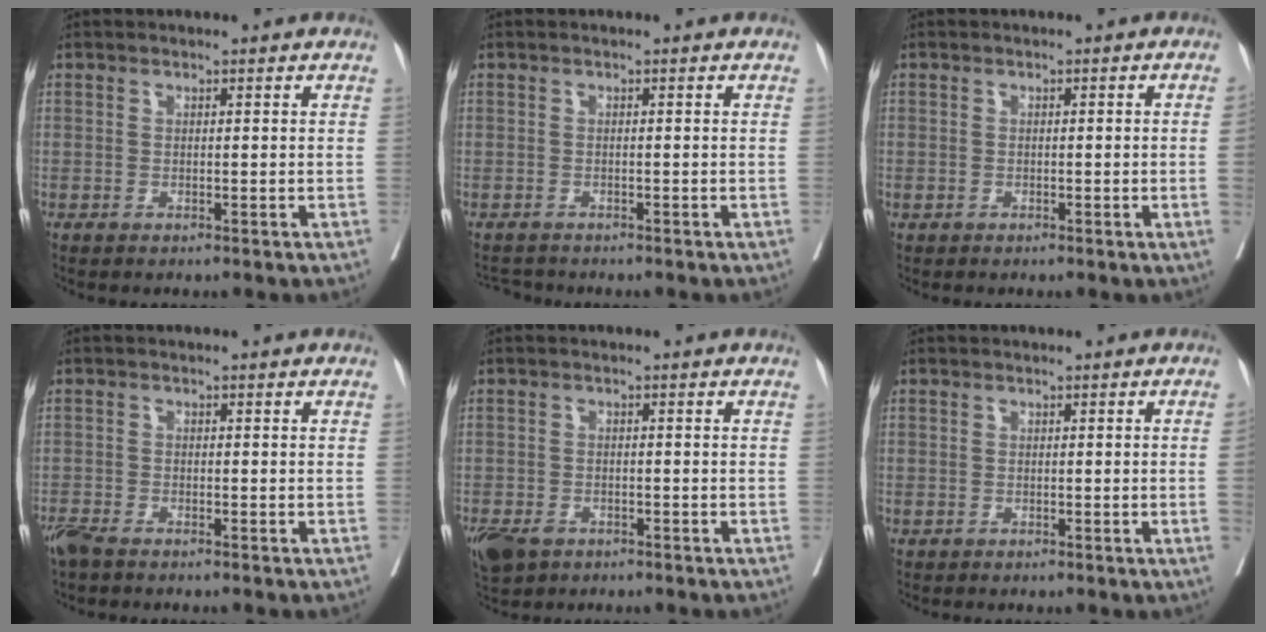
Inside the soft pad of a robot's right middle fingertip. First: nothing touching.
{"total": 1.8, "force": [-1.8, 0.4, -0.1], "torque": [0.000, -0.010, -0.030]}
{"total": 1.0, "force": [-0.3, 0.2, 0.9], "torque": [-0.018, 0.007, -0.003]}
{"total": 4.0, "force": [-3.3, 0.7, 2.2], "torque": [-0.045, -0.011, -0.059]}
{"total": 7.6, "force": [-4.6, 4.7, 3.8], "torque": [-0.092, -0.010, -0.074]}
{"total": 0.8, "force": [-0.2, -0.1, 0.8], "torque": [-0.013, 0.004, -0.005]}